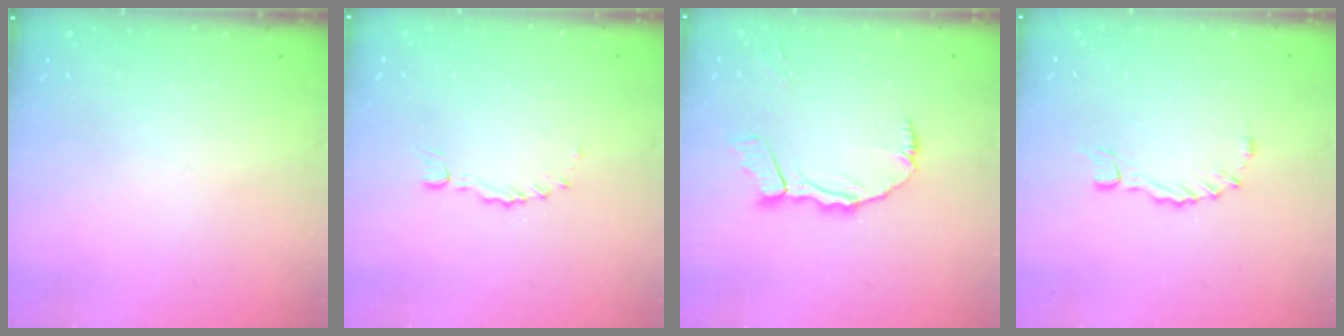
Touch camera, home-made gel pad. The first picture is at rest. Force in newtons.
{"total": 0.0}
{"total": 8.6, "press": 8.6, "slide": 0.9}
{"total": 1.8, "press": 1.7, "slide": 0.3}